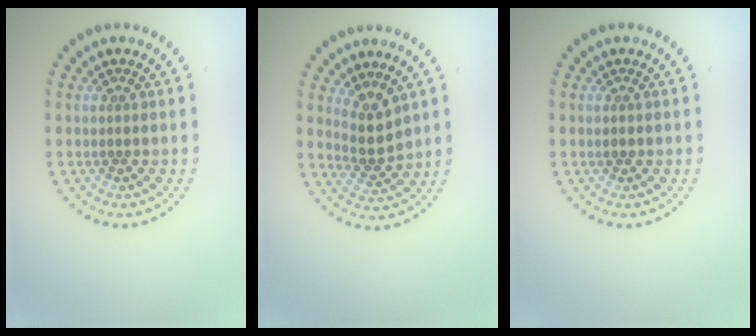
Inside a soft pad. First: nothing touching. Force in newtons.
{"total": 2.5, "press": 2.0, "slide": 1.5}
{"total": 0.6, "press": 0.6, "slide": 0.1}